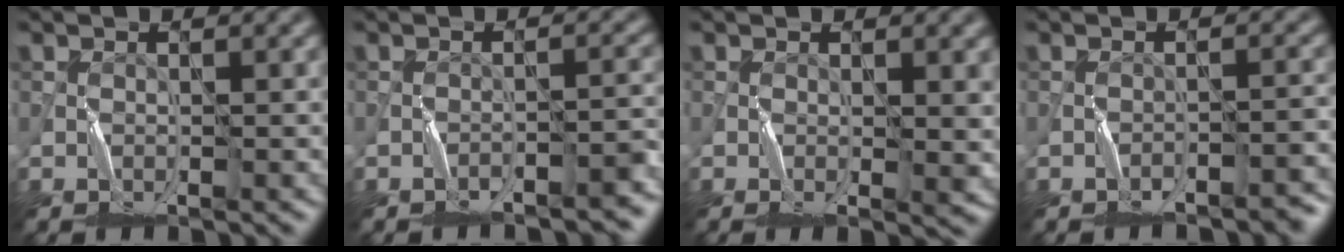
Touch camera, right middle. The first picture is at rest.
{"total": 3.1, "force": [-2.6, 0.5, 1.5], "torque": [-0.019, 0.014, -0.039]}
{"total": 2.8, "force": [-0.3, 0.6, 2.8], "torque": [-0.041, -0.006, -0.006]}
{"total": 2.5, "force": [-2.3, 0.5, 1.1], "torque": [-0.010, 0.013, -0.032]}